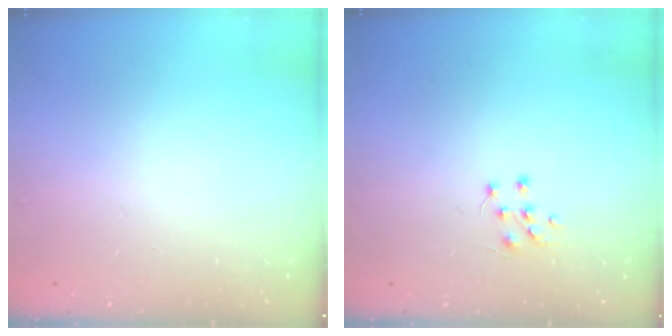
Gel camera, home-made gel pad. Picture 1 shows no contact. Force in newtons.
{"total": 5.5, "press": 5.5, "slide": 0.6}